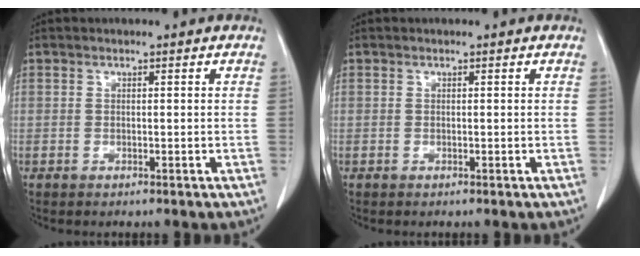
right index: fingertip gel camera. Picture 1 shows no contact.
{"total": 0.0}